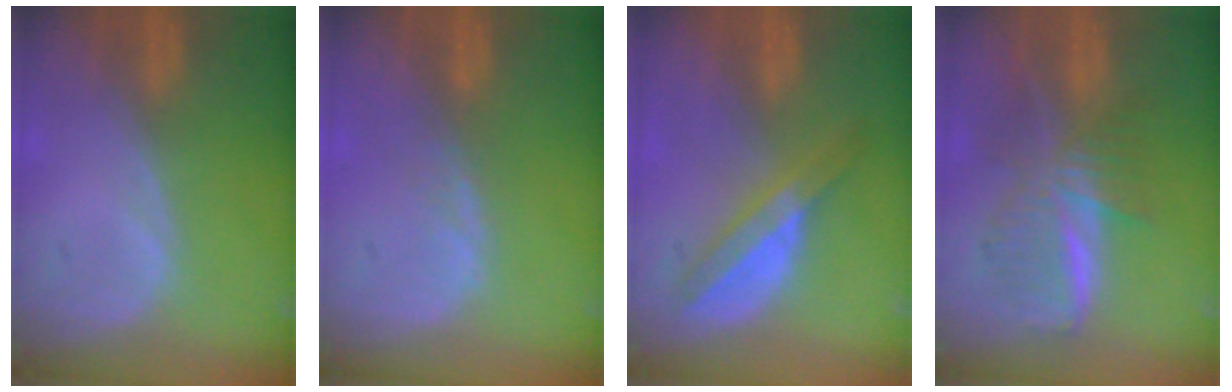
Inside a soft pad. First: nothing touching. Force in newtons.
{"total": 1.0, "press": 1.0, "slide": 0.2}
{"total": 6.0, "press": 5.2, "slide": 2.9}
{"total": 7.7, "press": 7.7, "slide": 0.3}